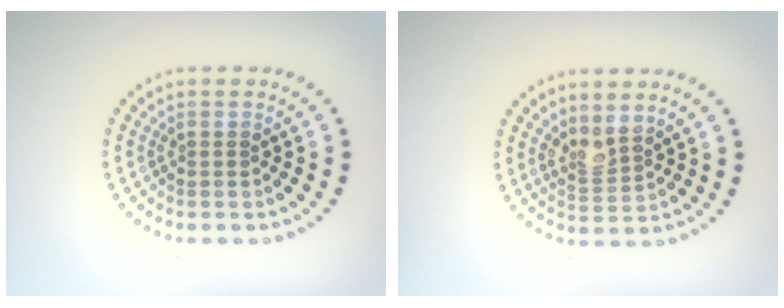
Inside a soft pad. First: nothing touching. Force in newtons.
{"total": 2.0, "press": 1.5, "slide": 1.3}